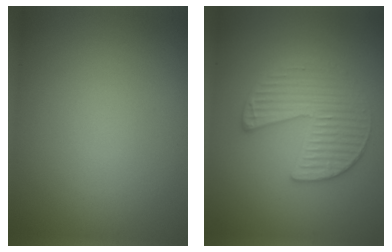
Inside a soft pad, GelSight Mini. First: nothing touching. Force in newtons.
{"total": 3.5, "press": 3.4, "slide": 0.6}